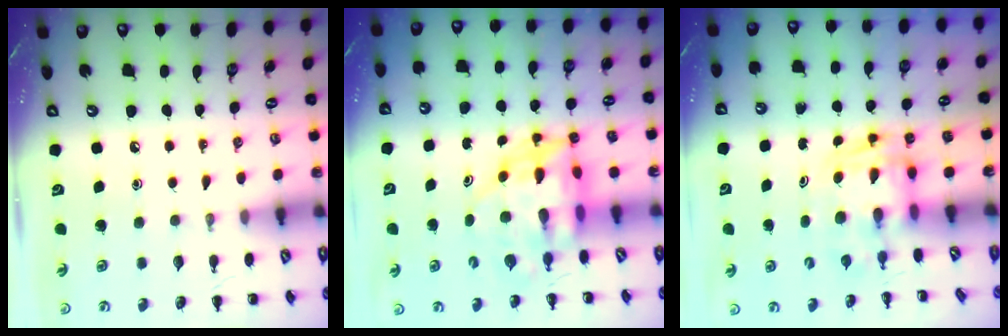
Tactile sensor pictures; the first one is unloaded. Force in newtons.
{"total": 7.1, "press": 6.7, "slide": 2.4}
{"total": 2.8, "press": 2.8, "slide": 0.5}